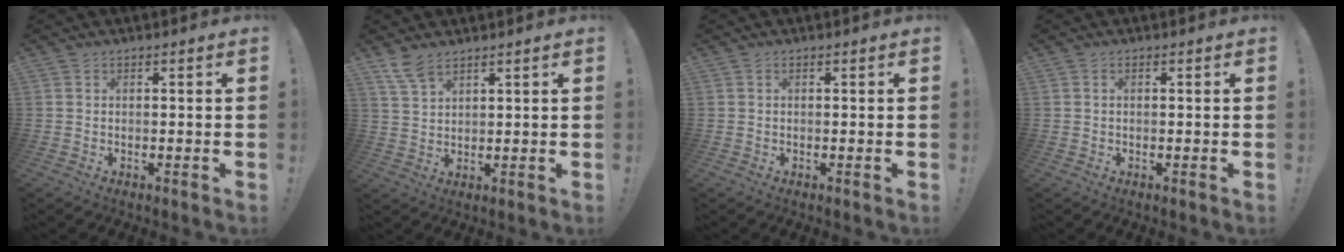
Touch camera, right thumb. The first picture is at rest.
{"total": 5.7, "force": [4.4, 2.1, 2.9], "torque": [-0.055, -0.021, 0.084]}
{"total": 0.0}
{"total": 0.0}